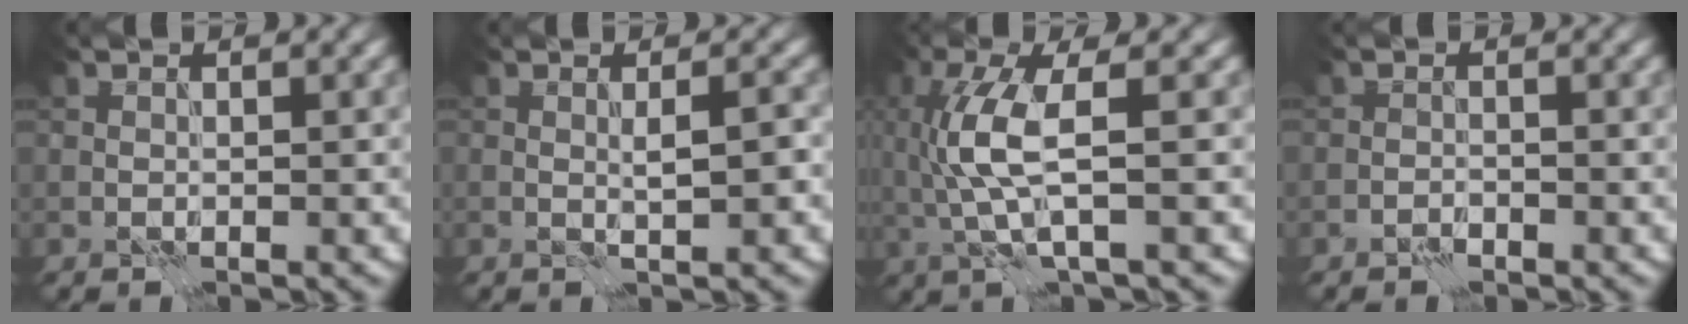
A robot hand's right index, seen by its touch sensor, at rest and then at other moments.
{"total": 1.8, "force": [0.1, 0.0, 1.8], "torque": [-0.030, 0.003, 0.003]}
{"total": 5.2, "force": [0.0, 1.3, 5.0], "torque": [-0.127, -0.002, 0.001]}
{"total": 0.8, "force": [-0.6, 0.5, 0.2], "torque": [-0.001, 0.003, -0.014]}